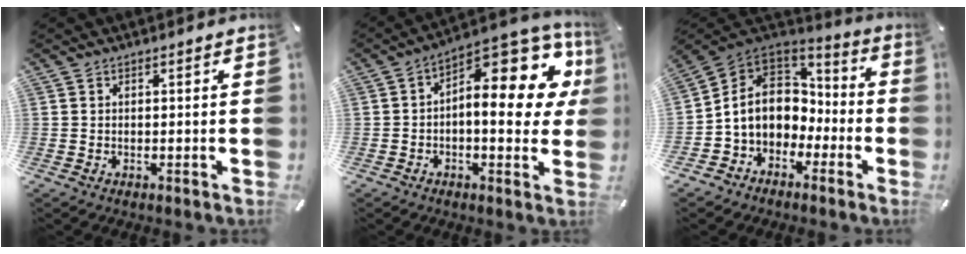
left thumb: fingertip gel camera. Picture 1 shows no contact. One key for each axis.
{"total": 16.1, "fx": 3.4, "fy": 8.4, "fz": 13.3, "tx": -0.172, "ty": -0.038, "tz": 0.053}
{"total": 10.5, "fx": -1.7, "fy": 9.4, "fz": 4.2, "tx": -0.105, "ty": 0.003, "tz": -0.028}